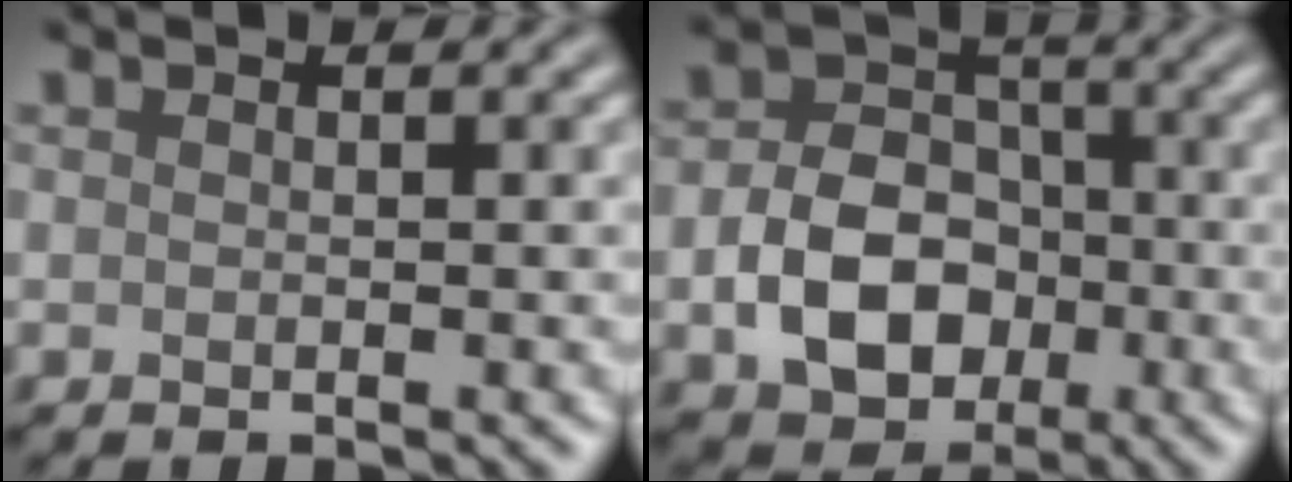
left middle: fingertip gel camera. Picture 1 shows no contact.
{"total": 6.7, "force": [-1.9, 5.0, 4.0], "torque": [-0.070, -0.004, -0.034]}